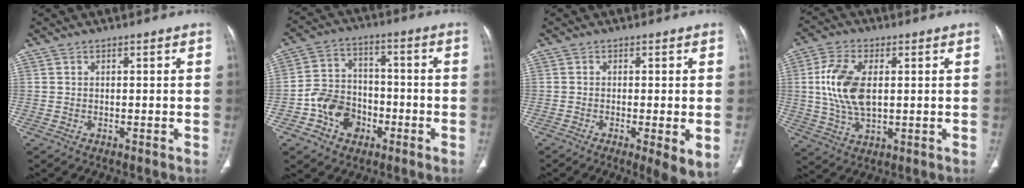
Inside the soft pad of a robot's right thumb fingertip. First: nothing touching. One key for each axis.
{"total": 10.5, "fx": -4.2, "fy": 8.3, "fz": 4.9, "tx": -0.056, "ty": 0.034, "tz": -0.073}
{"total": 5.9, "fx": -1.5, "fy": 1.0, "fz": 5.6, "tx": -0.094, "ty": -0.020, "tz": -0.025}
{"total": 11.9, "fx": 1.5, "fy": 6.5, "fz": 9.9, "tx": -0.203, "ty": -0.004, "tz": 0.030}